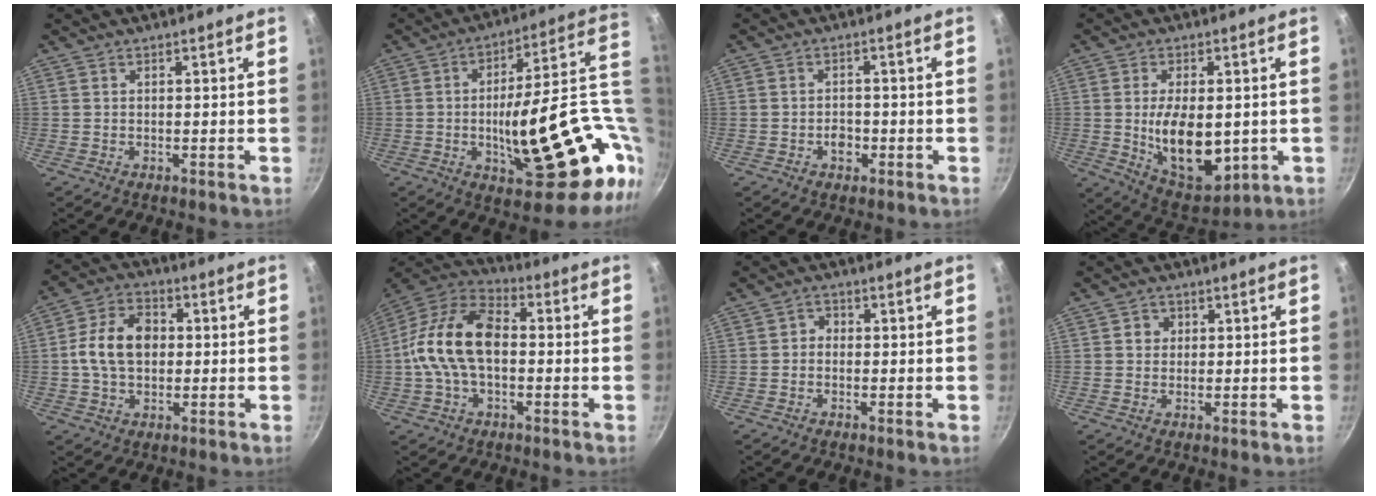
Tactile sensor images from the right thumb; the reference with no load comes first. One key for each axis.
{"total": 29.3, "fx": -1.8, "fy": 10.6, "fz": 27.2, "tx": -0.358, "ty": 0.004, "tz": -0.007}
{"total": 3.0, "fx": -1.2, "fy": 2.2, "fz": 1.6, "tx": -0.012, "ty": 0.014, "tz": -0.018}
{"total": 14.6, "fx": -0.9, "fy": 8.3, "fz": 12.0, "tx": -0.171, "ty": -0.020, "tz": 0.007}
{"total": 11.3, "fx": 0.5, "fy": 8.0, "fz": 7.9, "tx": -0.122, "ty": 0.022, "tz": -0.003}
{"total": 16.7, "fx": -0.5, "fy": 10.1, "fz": 13.3, "tx": -0.227, "ty": 0.041, "tz": -0.027}
{"total": 1.8, "fx": -0.3, "fy": 1.6, "fz": 0.8, "tx": -0.008, "ty": 0.007, "tz": -0.012}
{"total": 2.6, "fx": 0.6, "fy": 2.4, "fz": 0.7, "tx": 0.003, "ty": 0.003, "tz": 0.005}